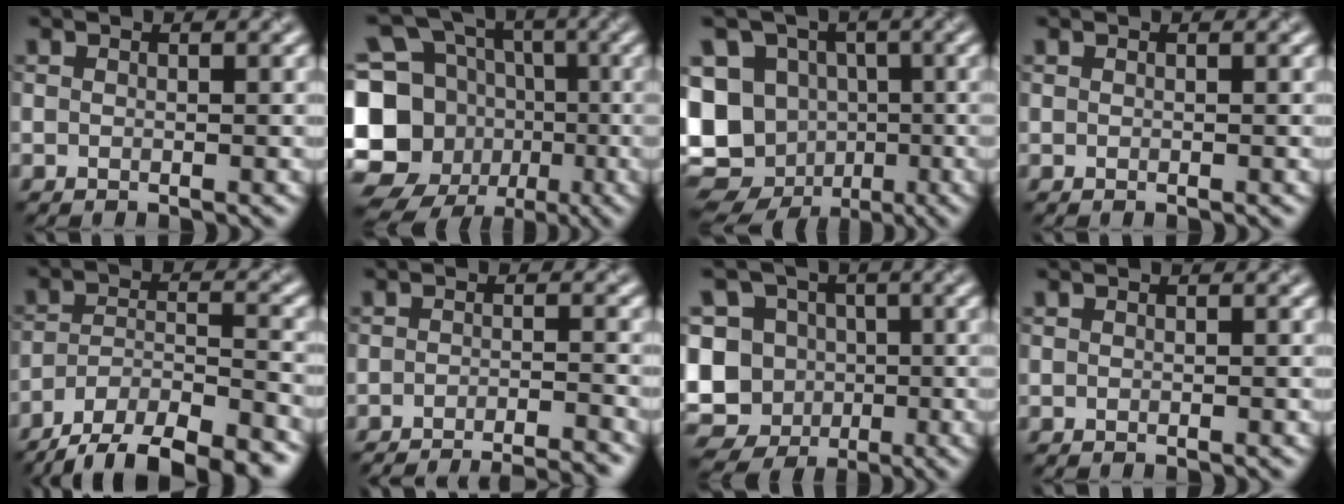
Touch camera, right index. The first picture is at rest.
{"total": 15.0, "force": [-4.3, 12.7, 6.6], "torque": [-0.174, 0.002, -0.073]}
{"total": 15.9, "force": [-5.0, 13.5, 6.8], "torque": [-0.132, -0.009, -0.097]}
{"total": 0.0}
{"total": 12.0, "force": [-10.1, 4.0, 5.2], "torque": [-0.074, -0.011, -0.146]}
{"total": 9.2, "force": [-8.4, 2.0, 3.2], "torque": [-0.015, 0.002, -0.099]}
{"total": 14.4, "force": [-3.1, 13.2, 4.8], "torque": [-0.116, 0.010, -0.073]}
{"total": 0.0}